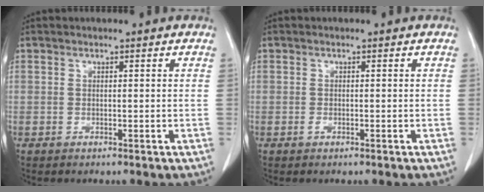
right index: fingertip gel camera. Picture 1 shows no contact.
{"total": 0.5, "force": [-0.3, 0.2, 0.3], "torque": [-0.010, 0.000, -0.003]}